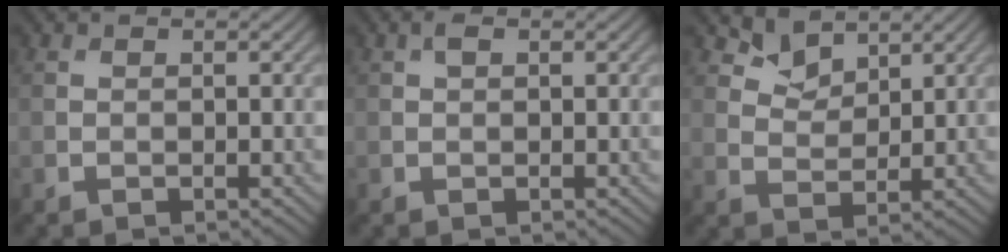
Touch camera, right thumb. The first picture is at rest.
{"total": 0.9, "force": [0.4, 0.5, 0.6], "torque": [-0.013, 0.001, 0.006]}
{"total": 3.5, "force": [2.8, 1.7, 1.2], "torque": [-0.030, -0.010, 0.056]}